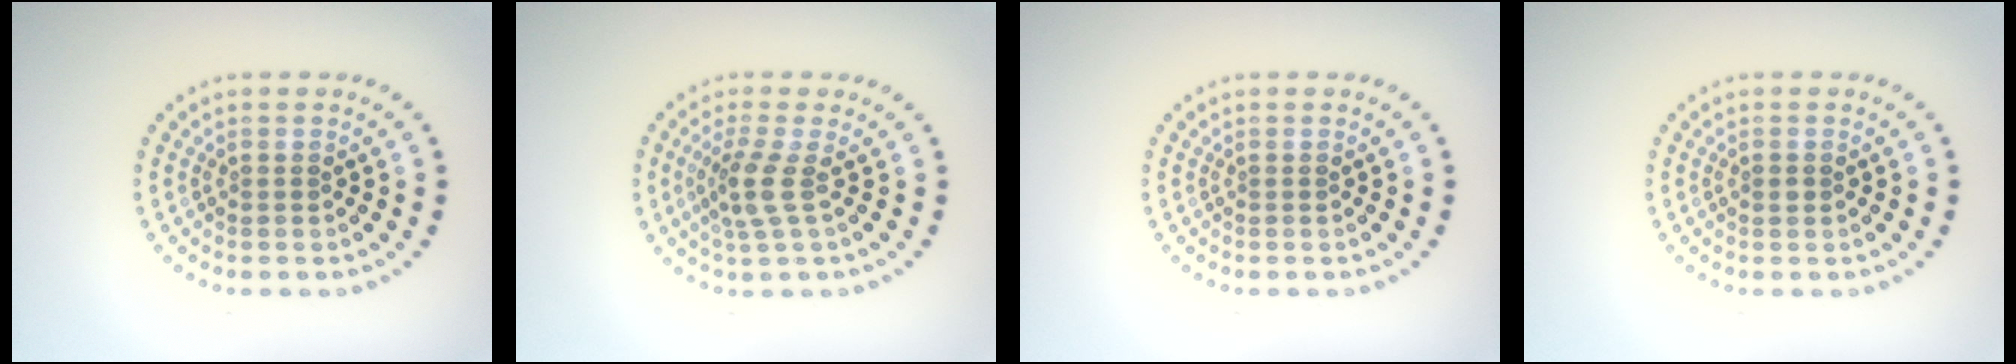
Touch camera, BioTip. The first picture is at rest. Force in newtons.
{"total": 2.7, "press": 2.1, "slide": 1.8}
{"total": 0.0}
{"total": 0.9, "press": 0.9, "slide": 0.0}